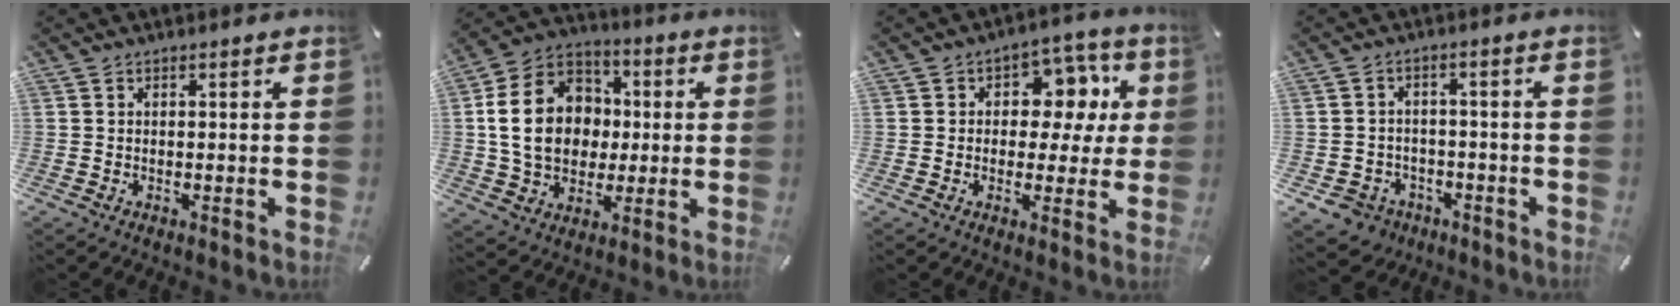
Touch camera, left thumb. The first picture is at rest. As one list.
[{"total": 18.1, "force": [0.4, 14.9, 10.2], "torque": [-0.206, 0.019, 0.010]}, {"total": 10.1, "force": [1.9, 7.9, 6.0], "torque": [-0.065, -0.012, 0.031]}, {"total": 5.7, "force": [-2.8, 4.8, 1.3], "torque": [-0.044, 0.019, -0.054]}]